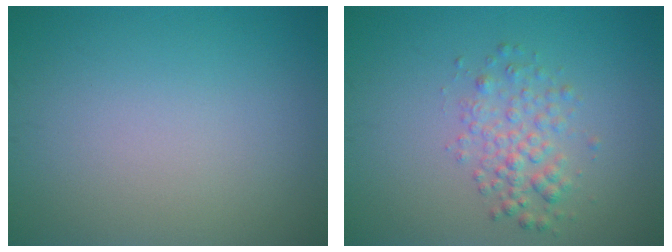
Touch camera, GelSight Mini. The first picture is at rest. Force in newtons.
{"total": 2.6, "press": 2.6, "slide": 0.1}